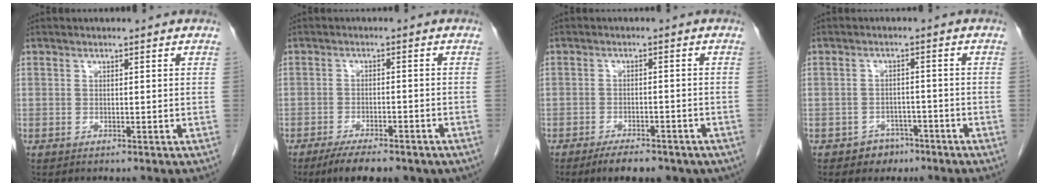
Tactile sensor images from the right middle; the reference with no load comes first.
{"total": 9.5, "force": [-6.9, 3.0, 5.6], "torque": [-0.073, -0.009, -0.094]}
{"total": 8.7, "force": [-6.5, 3.3, 4.8], "torque": [-0.057, 0.000, -0.085]}
{"total": 3.3, "force": [-2.2, 2.5, 0.5], "torque": [-0.005, 0.013, -0.026]}